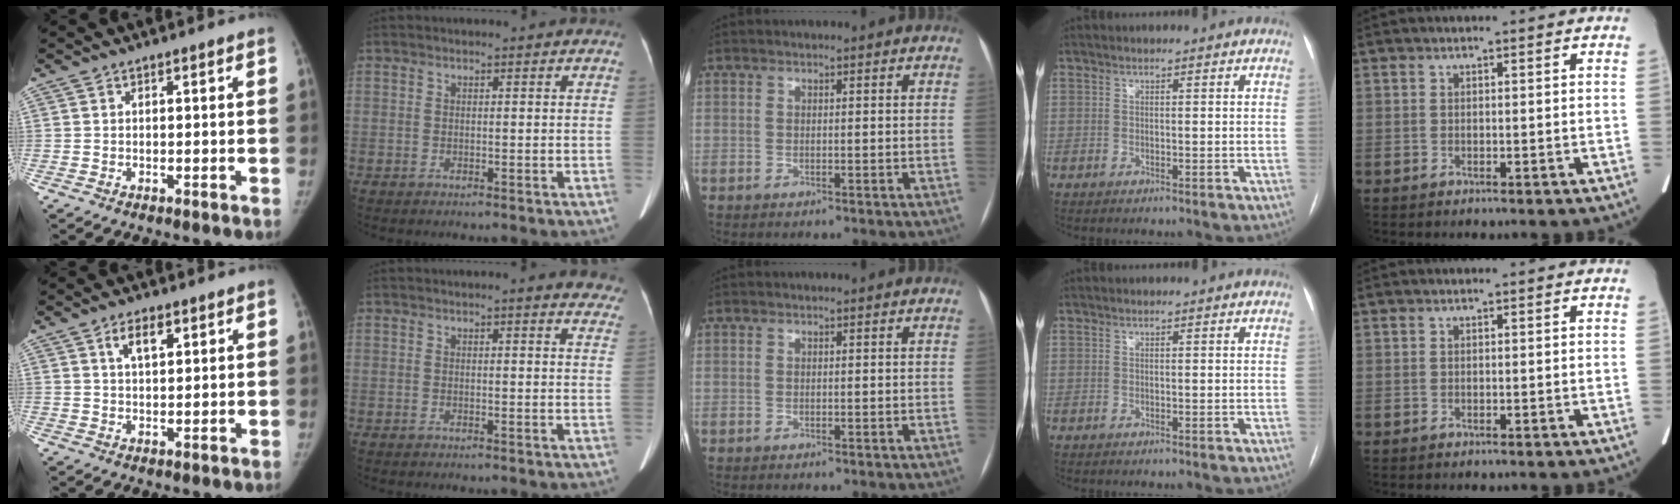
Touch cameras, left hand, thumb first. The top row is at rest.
{"thumb": {"total": 4.3, "force": [2.2, 2.0, 3.1], "torque": [-0.046, -0.009, 0.039]}, "index": {"total": 7.2, "force": [6.2, 1.5, 3.2], "torque": [-0.017, -0.007, 0.050]}}